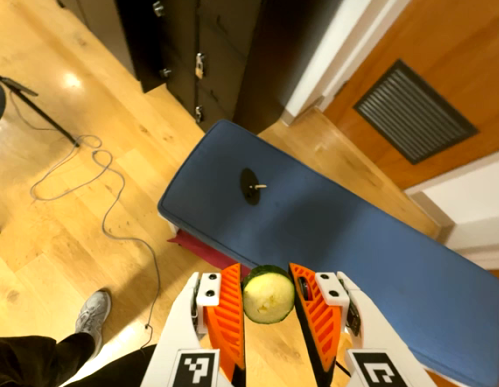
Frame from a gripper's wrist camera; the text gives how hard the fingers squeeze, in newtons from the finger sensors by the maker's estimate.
{"total": 8.6, "left": 8.8, "right": 8.4}